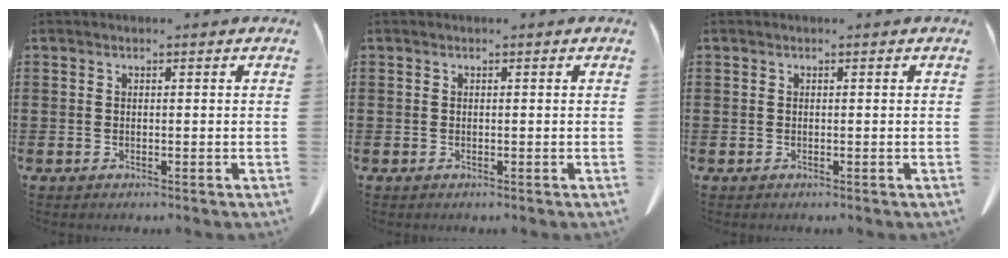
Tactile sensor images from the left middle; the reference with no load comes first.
{"total": 0.0}
{"total": 0.0}